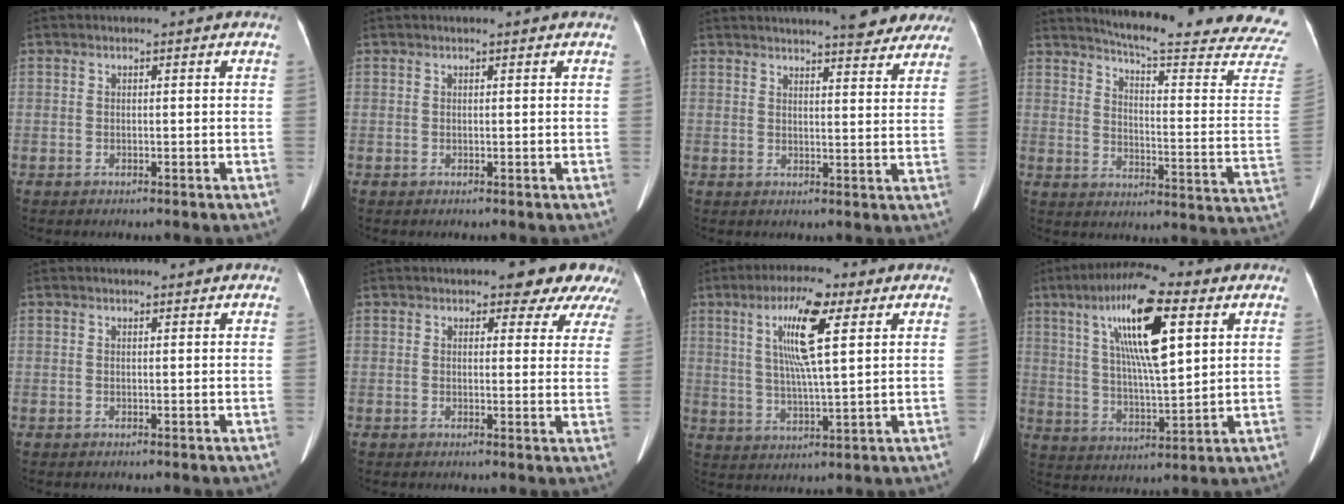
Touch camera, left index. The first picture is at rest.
{"total": 1.1, "force": [1.0, -0.1, 0.4], "torque": [-0.007, 0.012, 0.014]}
{"total": 13.0, "force": [11.4, 2.3, 5.9], "torque": [-0.061, -0.002, 0.123]}
{"total": 26.3, "force": [24.5, -0.2, 9.5], "torque": [-0.139, -0.138, 0.285]}
{"total": 0.8, "force": [0.8, 0.1, 0.3], "torque": [-0.009, 0.002, 0.009]}
{"total": 7.9, "force": [6.6, 3.5, 2.8], "torque": [-0.010, -0.003, 0.048]}
{"total": 10.3, "force": [3.8, 1.0, 9.5], "torque": [-0.178, 0.005, 0.067]}
{"total": 15.2, "force": [6.3, 2.6, 13.6], "torque": [-0.257, 0.009, 0.113]}